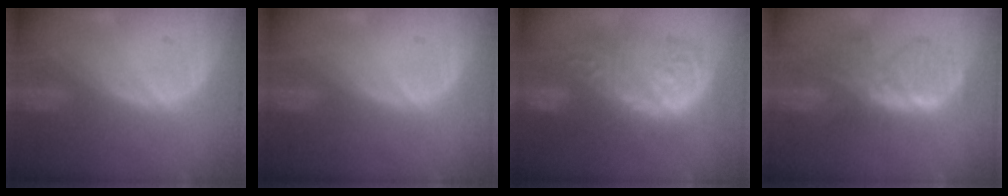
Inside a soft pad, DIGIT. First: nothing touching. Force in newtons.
{"total": 0.0}
{"total": 13.0, "press": 12.9, "slide": 1.5}
{"total": 7.9, "press": 7.0, "slide": 3.6}